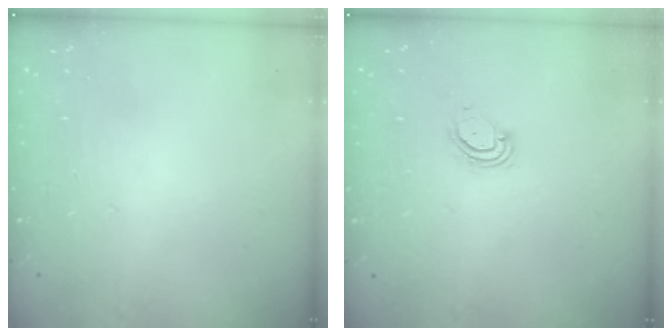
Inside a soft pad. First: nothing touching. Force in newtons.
{"total": 4.3, "press": 4.3, "slide": 0.3}